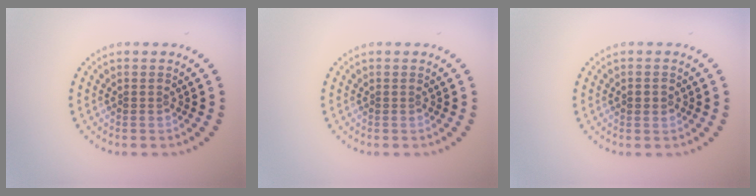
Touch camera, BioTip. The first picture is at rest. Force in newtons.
{"total": 0.0}
{"total": 1.5, "press": 1.4, "slide": 0.2}